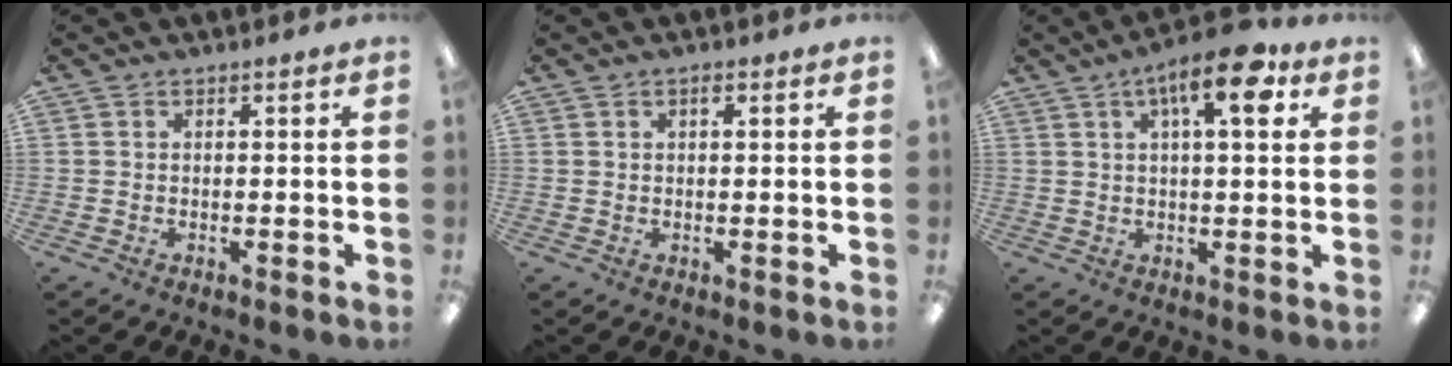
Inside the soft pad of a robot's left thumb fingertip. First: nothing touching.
{"total": 1.1, "force": [0.6, 0.5, 0.8], "torque": [-0.017, 0.004, 0.010]}
{"total": 12.0, "force": [5.5, 4.1, 9.8], "torque": [-0.138, -0.014, 0.085]}